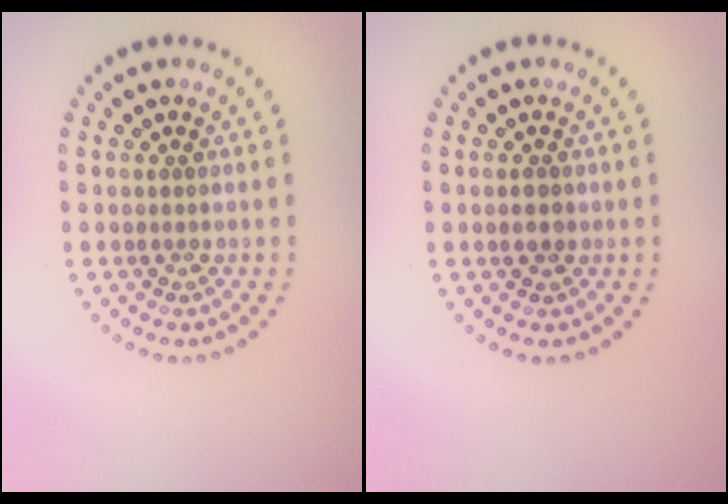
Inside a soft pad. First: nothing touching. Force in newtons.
{"total": 1.5, "press": 1.5, "slide": 0.2}